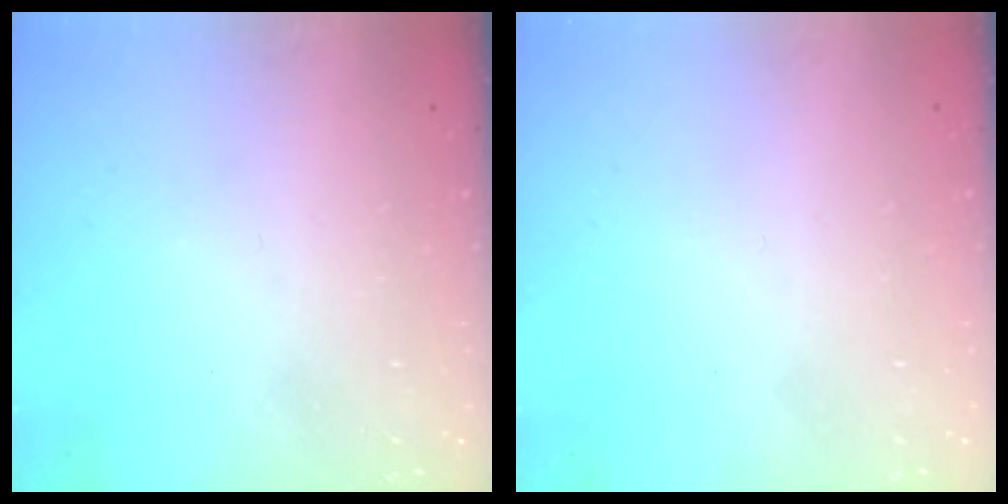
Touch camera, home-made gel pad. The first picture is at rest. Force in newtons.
{"total": 1.7, "press": 1.7, "slide": 0.1}